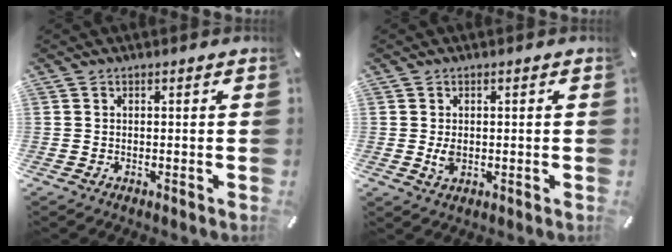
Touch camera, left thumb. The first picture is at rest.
{"total": 2.3, "force": [-0.1, 1.6, 1.6], "torque": [-0.030, -0.004, -0.004]}